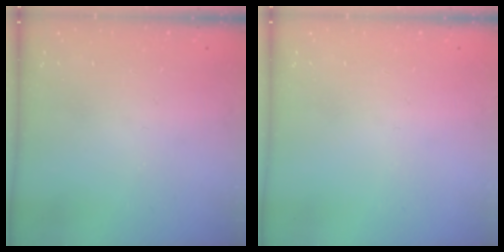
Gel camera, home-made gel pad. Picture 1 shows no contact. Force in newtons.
{"total": 0.0}